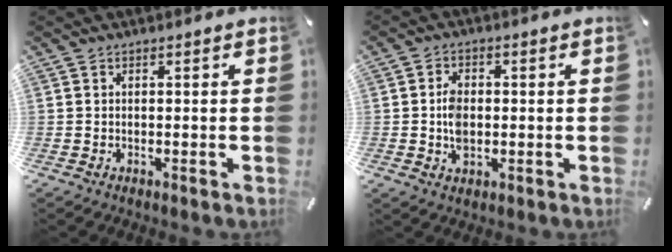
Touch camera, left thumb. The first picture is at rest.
{"total": 5.3, "force": [-0.4, 3.7, 3.8], "torque": [-0.076, 0.000, -0.011]}